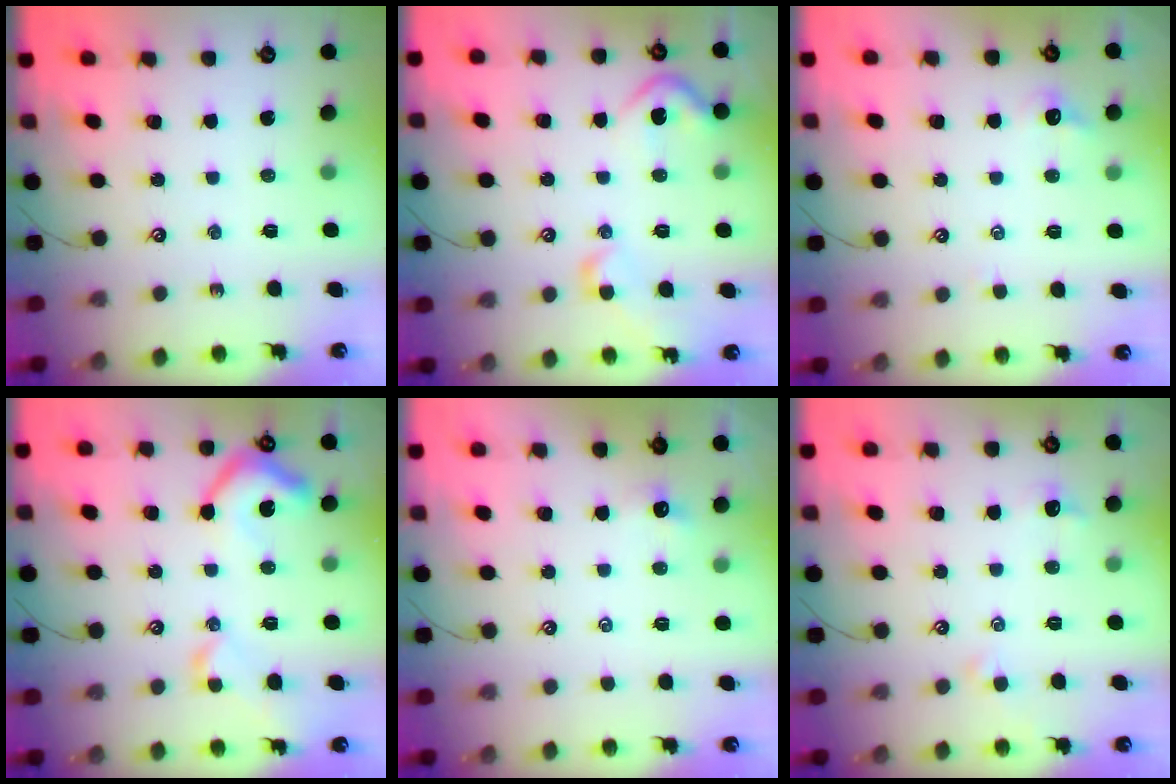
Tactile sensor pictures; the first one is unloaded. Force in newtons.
{"total": 7.8, "press": 7.7, "slide": 1.0}
{"total": 0.0}
{"total": 10.7, "press": 10.6, "slide": 1.5}
{"total": 1.2, "press": 1.1, "slide": 0.5}
{"total": 1.0, "press": 0.9, "slide": 0.6}